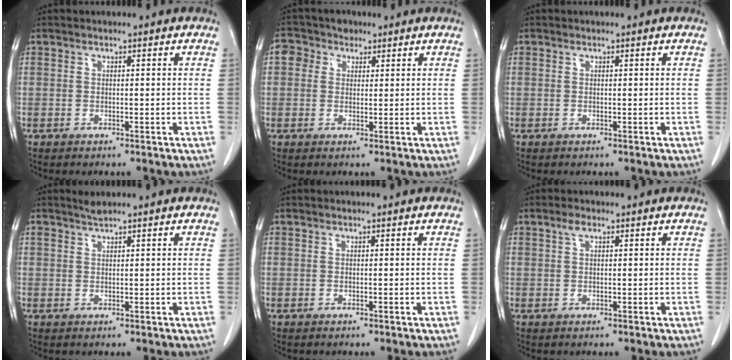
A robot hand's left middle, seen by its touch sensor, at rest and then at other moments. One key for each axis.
{"total": 3.8, "fx": 1.8, "fy": 3.3, "fz": 1.1, "tx": -0.026, "ty": 0.023, "tz": 0.034}
{"total": 0.0}
{"total": 1.3, "fx": 1.2, "fy": -0.1, "fz": 0.4, "tx": -0.011, "ty": 0.005, "tz": 0.027}
{"total": 0.0}
{"total": 1.4, "fx": 0.8, "fy": 0.6, "fz": 1.0, "tx": -0.020, "ty": 0.009, "tz": 0.013}